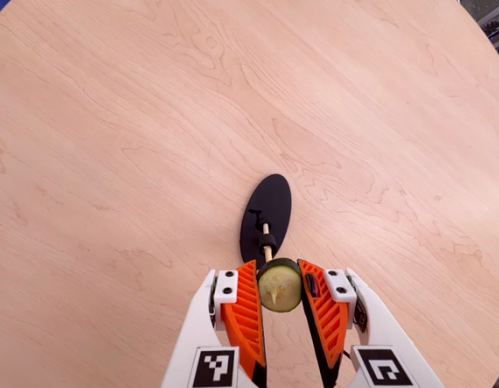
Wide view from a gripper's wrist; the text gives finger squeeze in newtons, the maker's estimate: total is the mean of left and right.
{"total": 7.5, "left": 7.2, "right": 7.7}